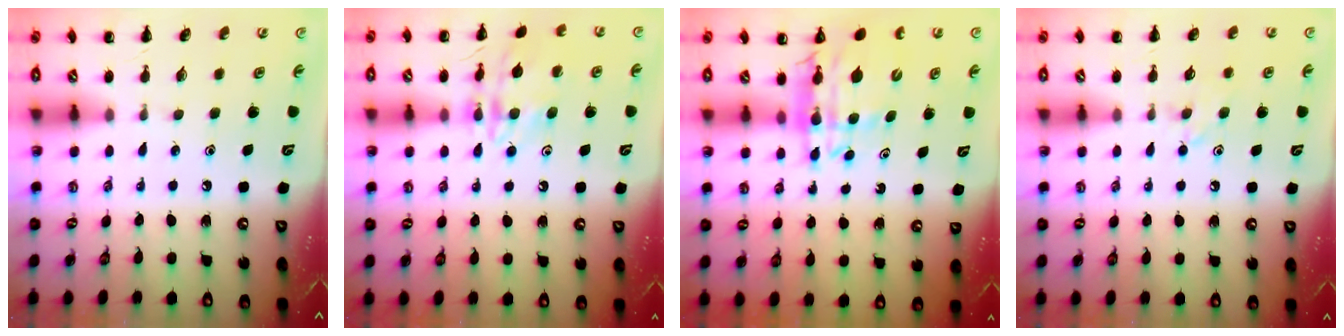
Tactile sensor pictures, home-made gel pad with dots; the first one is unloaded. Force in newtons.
{"total": 14.5, "press": 14.4, "slide": 1.2}
{"total": 12.2, "press": 11.5, "slide": 4.0}
{"total": 6.5, "press": 6.3, "slide": 1.6}